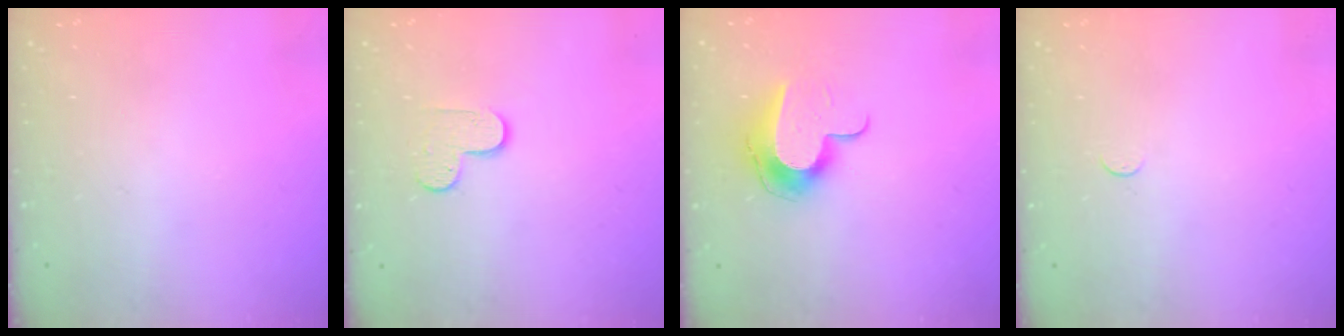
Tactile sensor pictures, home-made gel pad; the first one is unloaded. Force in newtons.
{"total": 7.1, "press": 7.1, "slide": 0.6}
{"total": 11.2, "press": 11.2, "slide": 0.7}
{"total": 2.4, "press": 2.4, "slide": 0.3}